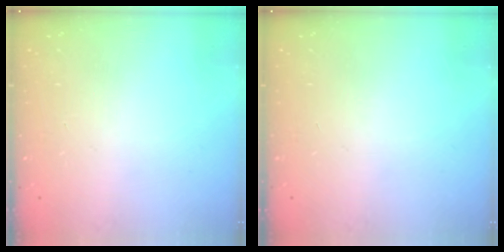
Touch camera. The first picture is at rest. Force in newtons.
{"total": 0.0}